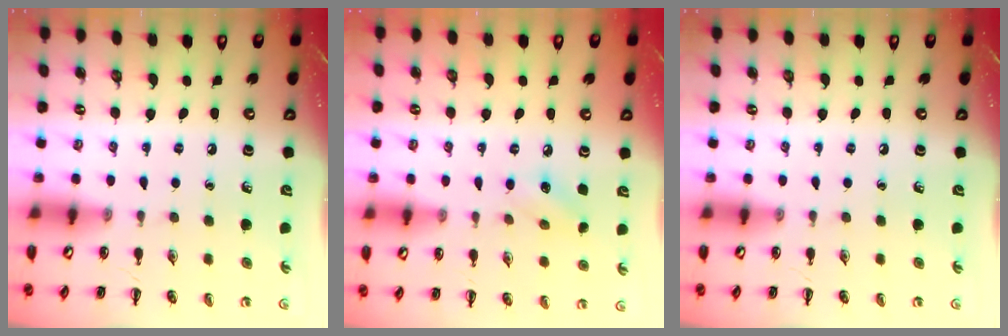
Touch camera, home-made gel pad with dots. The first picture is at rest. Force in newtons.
{"total": 5.6, "press": 5.4, "slide": 1.4}
{"total": 0.0}